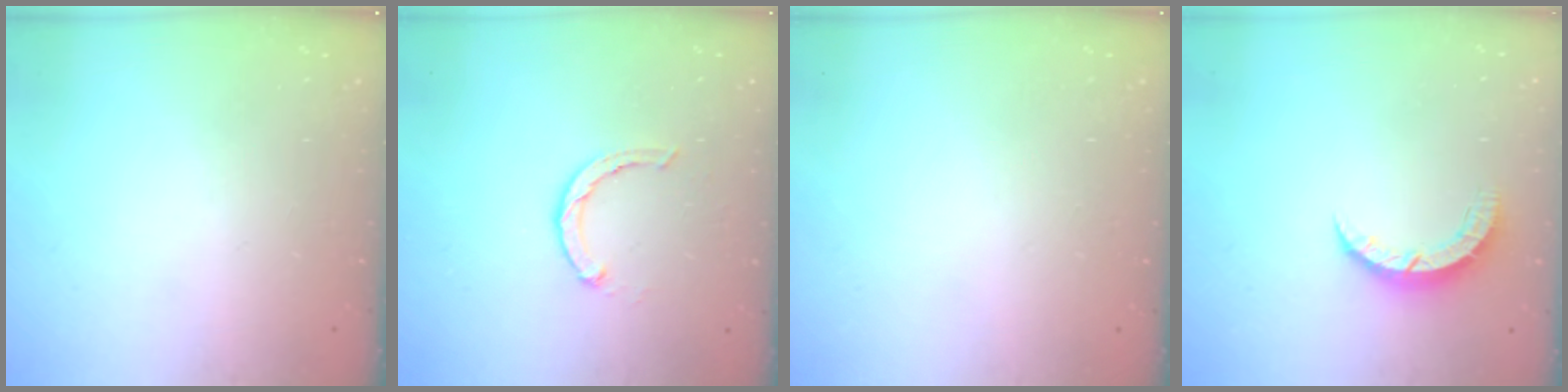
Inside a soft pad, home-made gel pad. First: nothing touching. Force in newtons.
{"total": 2.4, "press": 2.4, "slide": 0.4}
{"total": 2.6, "press": 2.6, "slide": 0.2}
{"total": 4.4, "press": 4.4, "slide": 0.5}